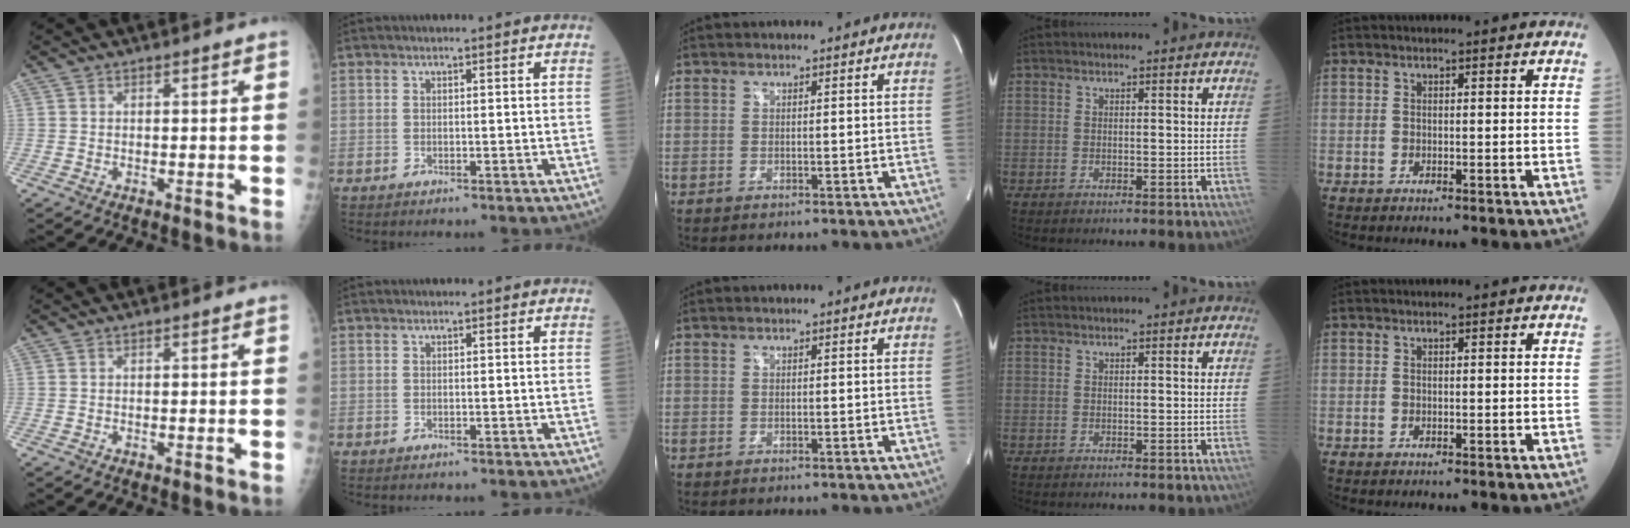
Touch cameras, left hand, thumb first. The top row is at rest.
{}